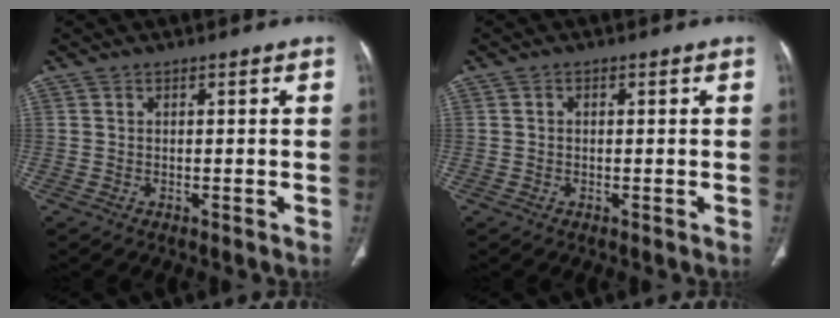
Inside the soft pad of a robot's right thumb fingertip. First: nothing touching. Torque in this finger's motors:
{"motor_torque": [-0.46, 0.31, 0.02, 0.21, 0.04]}